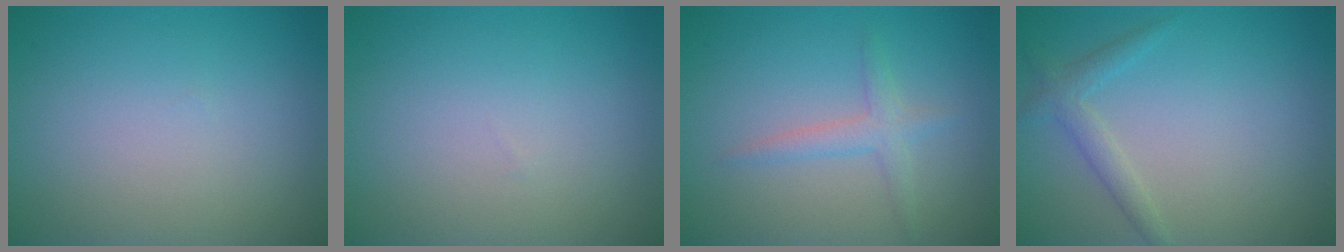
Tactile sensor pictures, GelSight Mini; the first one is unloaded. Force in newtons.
{"total": 0.0}
{"total": 2.0, "press": 2.0, "slide": 0.1}
{"total": 1.9, "press": 1.9, "slide": 0.2}